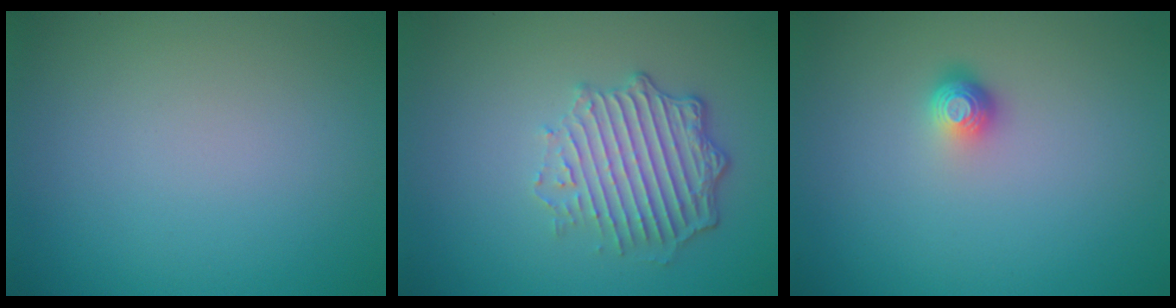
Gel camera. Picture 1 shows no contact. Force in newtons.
{"total": 4.8, "press": 3.7, "slide": 3.1}
{"total": 1.6, "press": 1.1, "slide": 1.2}